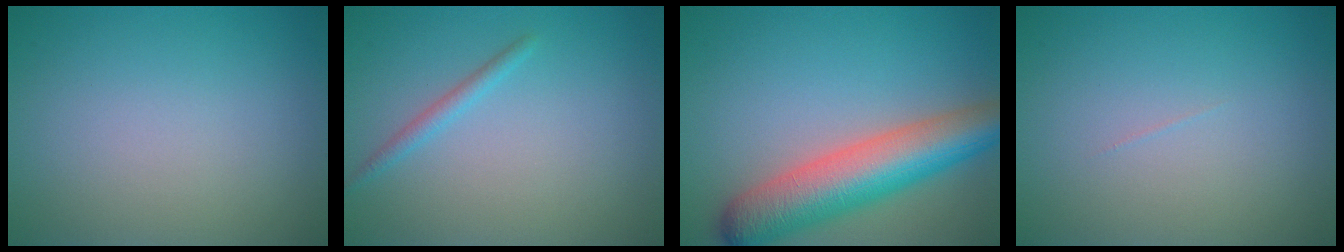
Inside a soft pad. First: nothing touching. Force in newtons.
{"total": 1.3, "press": 1.2, "slide": 0.1}
{"total": 8.5, "press": 8.5, "slide": 0.5}
{"total": 0.0}